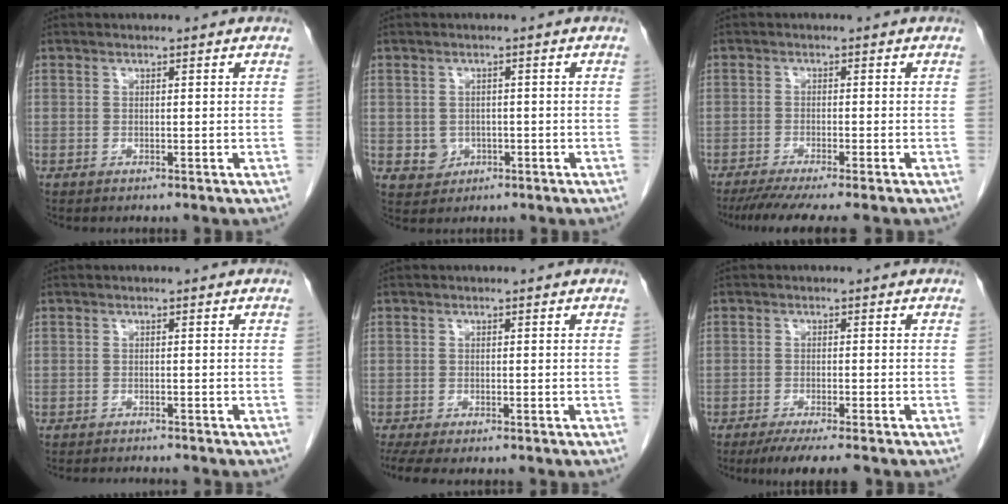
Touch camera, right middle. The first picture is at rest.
{"total": 2.9, "force": [-0.6, 2.7, 0.9], "torque": [-0.008, 0.004, 0.002]}
{"total": 7.9, "force": [-6.6, -0.4, 4.4], "torque": [-0.053, -0.021, -0.104]}
{"total": 4.1, "force": [-3.9, 0.5, 1.2], "torque": [-0.012, -0.008, -0.054]}
{"total": 5.3, "force": [-4.1, 1.4, 3.0], "torque": [-0.051, -0.012, -0.066]}
{"total": 6.3, "force": [-5.0, 0.2, 3.8], "torque": [-0.048, -0.012, -0.077]}